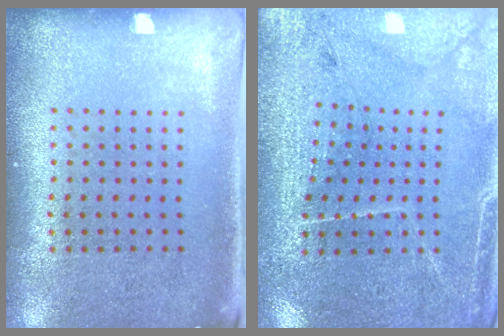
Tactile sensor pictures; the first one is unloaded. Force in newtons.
{"total": 3.0, "press": 2.9, "slide": 0.4}